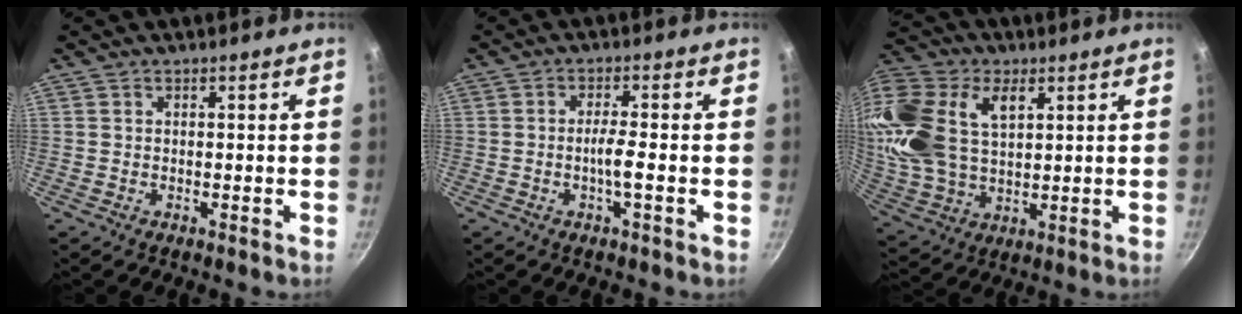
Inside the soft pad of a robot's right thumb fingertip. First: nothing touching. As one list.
[{"total": 3.6, "force": [-1.1, 0.0, 3.4], "torque": [-0.066, 0.010, -0.024]}, {"total": 23.1, "force": [7.3, 14.9, 16.2], "torque": [-0.353, 0.005, 0.139]}]